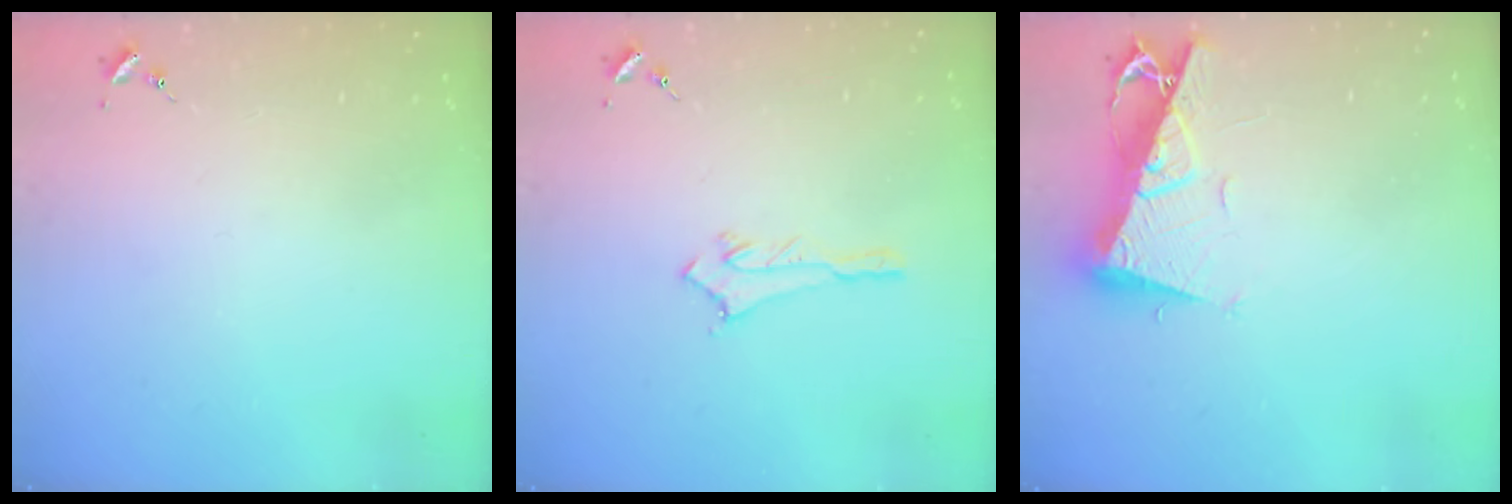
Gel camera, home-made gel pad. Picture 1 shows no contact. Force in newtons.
{"total": 2.8, "press": 2.8, "slide": 0.3}
{"total": 10.6, "press": 10.5, "slide": 1.3}